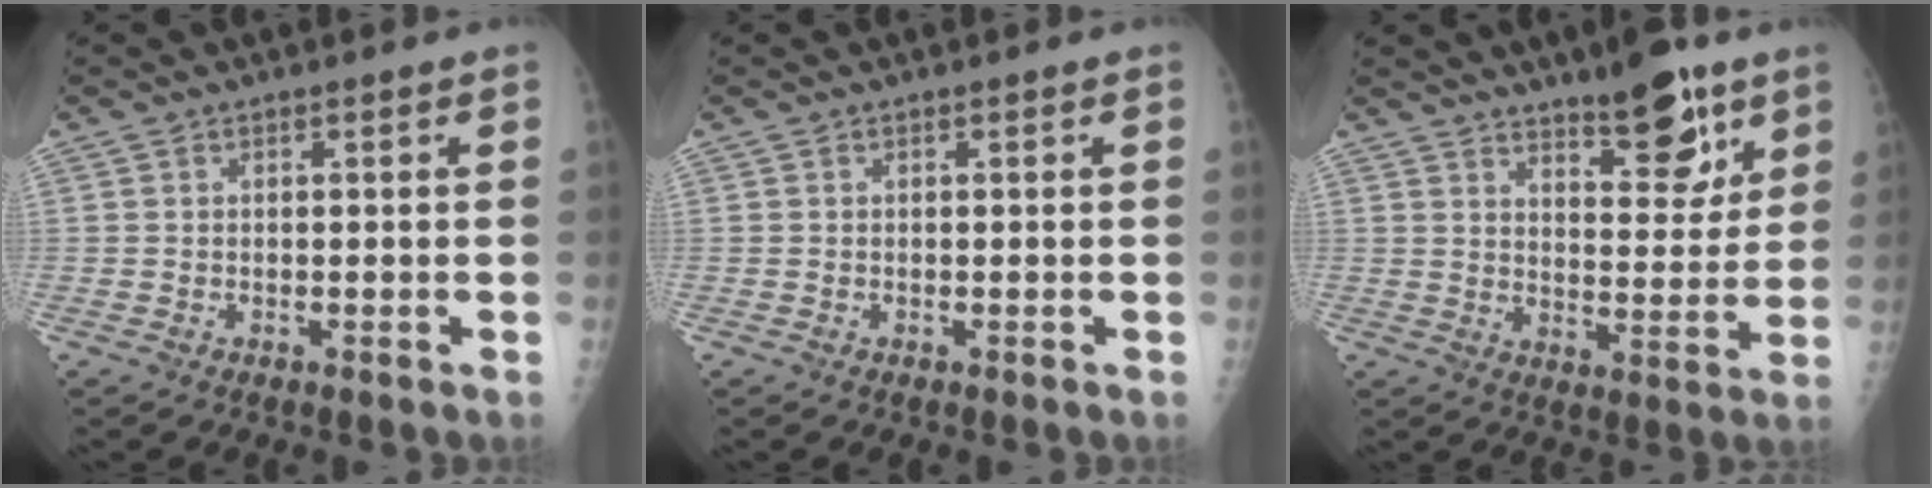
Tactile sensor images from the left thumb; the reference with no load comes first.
{"total": 0.0}
{"total": 12.0, "force": [7.9, 4.2, 7.9], "torque": [-0.079, -0.051, 0.119]}